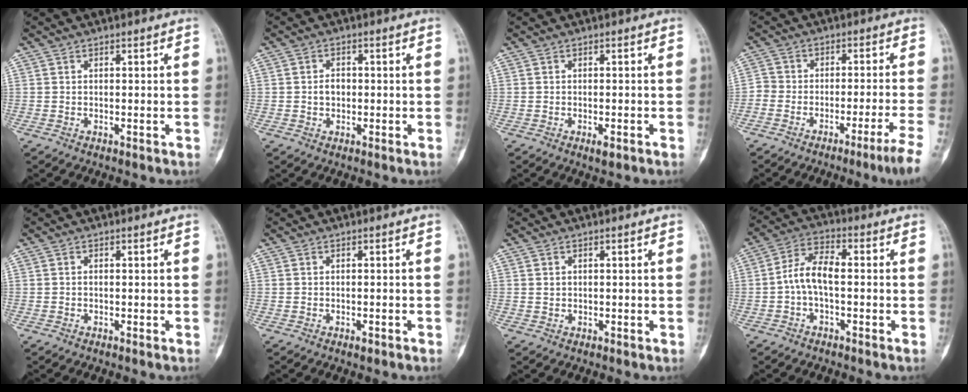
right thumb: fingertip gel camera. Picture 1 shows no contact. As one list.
[{"total": 2.4, "force": [-0.2, 1.8, 1.5], "torque": [-0.022, 0.010, -0.006]}, {"total": 1.8, "force": [-1.0, 0.6, 1.4], "torque": [-0.024, 0.000, -0.015]}, {"total": 7.7, "force": [-5.5, 0.1, 5.4], "torque": [-0.091, 0.036, -0.094]}, {"total": 0.0}, {"total": 0.9, "force": [-0.6, 0.3, 0.6], "torque": [-0.012, 0.002, -0.008]}, {"total": 0.9, "force": [0.2, 0.8, 0.3], "torque": [0.000, 0.002, 0.004]}, {"total": 7.2, "force": [-0.9, 3.5, 6.3], "torque": [-0.123, 0.027, -0.027]}]